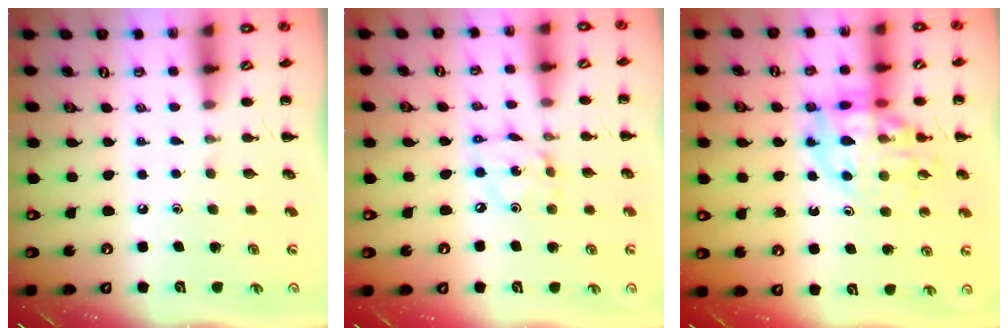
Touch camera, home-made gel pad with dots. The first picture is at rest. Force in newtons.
{"total": 4.0, "press": 4.0, "slide": 0.5}
{"total": 14.8, "press": 14.5, "slide": 2.9}